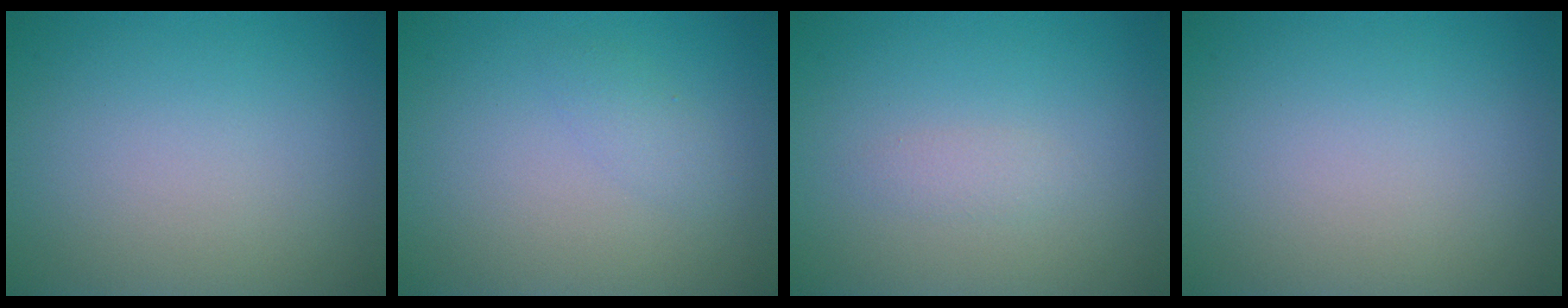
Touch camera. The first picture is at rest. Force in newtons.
{"total": 1.1, "press": 1.1, "slide": 0.0}
{"total": 0.9, "press": 0.9, "slide": 0.0}
{"total": 0.0}